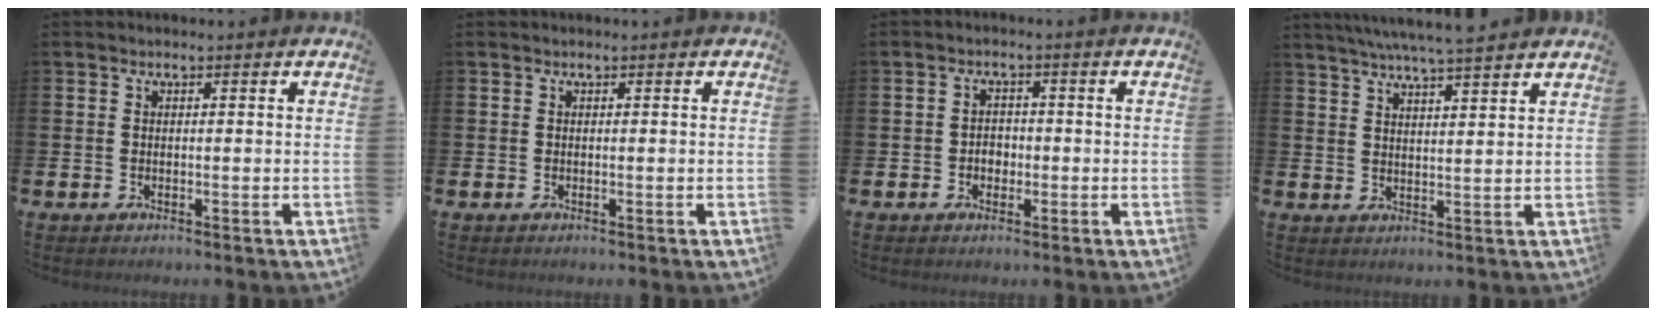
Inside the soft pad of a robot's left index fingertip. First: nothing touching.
{"total": 0.0}
{"total": 2.2, "force": [-0.5, 1.8, 1.1], "torque": [-0.014, 0.003, -0.015]}
{"total": 6.0, "force": [5.6, -0.2, 2.0], "torque": [-0.045, -0.025, 0.099]}